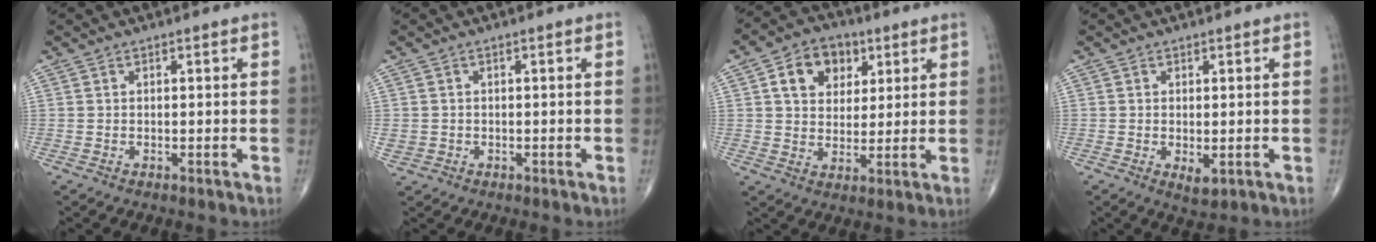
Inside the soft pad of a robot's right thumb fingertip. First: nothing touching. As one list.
[{"total": 2.2, "force": [-0.3, 2.0, 0.8], "torque": [-0.014, 0.003, 0.000]}, {"total": 10.1, "force": [3.8, 7.6, 5.6], "torque": [-0.057, -0.007, 0.060]}, {"total": 2.4, "force": [-0.5, 1.2, 2.1], "torque": [-0.031, -0.007, -0.002]}]